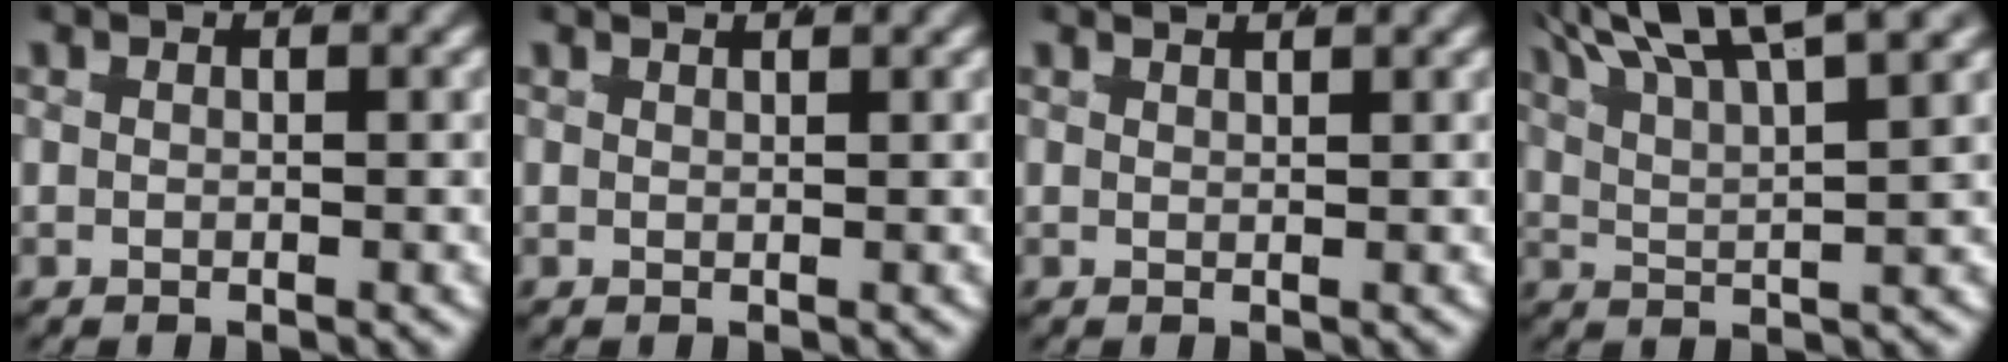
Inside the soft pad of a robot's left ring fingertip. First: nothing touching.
{"total": 1.5, "force": [1.4, 0.4, 0.4], "torque": [-0.003, 0.008, 0.019]}
{"total": 1.9, "force": [1.7, 0.5, 0.6], "torque": [-0.006, 0.008, 0.025]}
{"total": 8.2, "force": [5.2, 3.9, 4.9], "torque": [-0.091, 0.017, 0.068]}